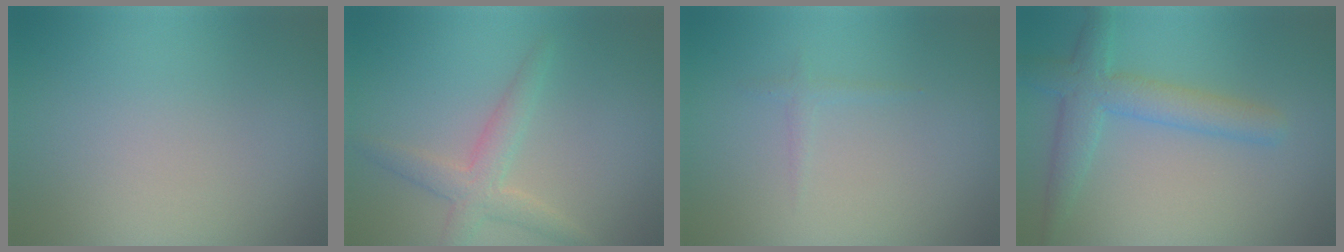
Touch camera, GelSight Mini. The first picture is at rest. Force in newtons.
{"total": 2.8, "press": 2.8, "slide": 0.1}
{"total": 0.6, "press": 0.6, "slide": 0.0}
{"total": 4.1, "press": 4.0, "slide": 0.2}